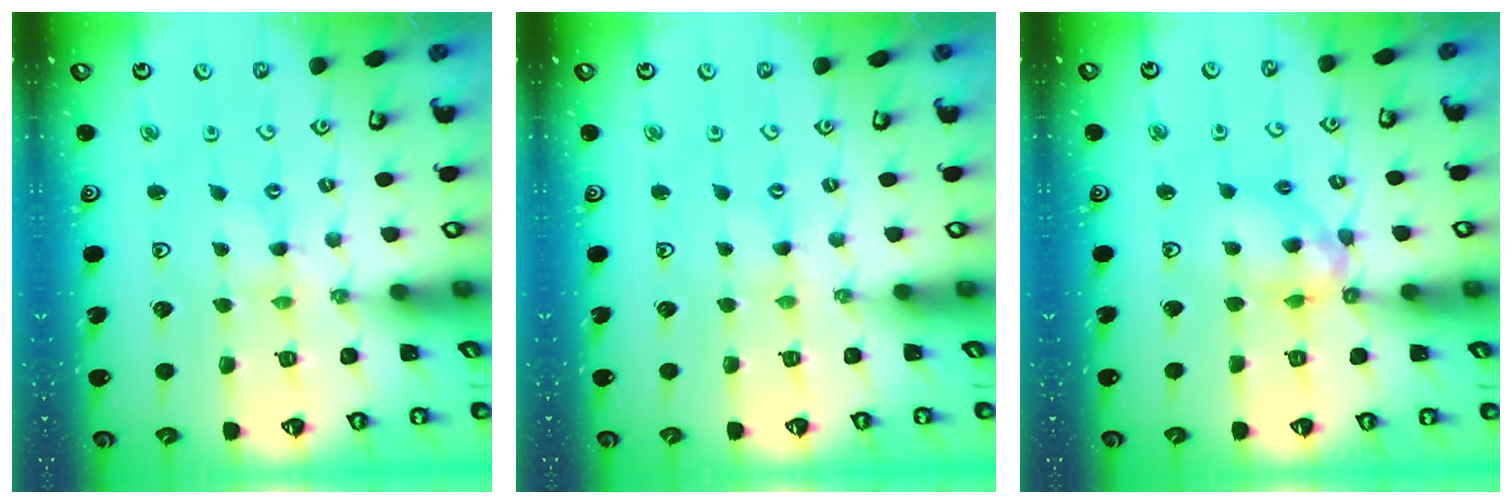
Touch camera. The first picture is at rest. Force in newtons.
{"total": 0.0}
{"total": 11.3, "press": 11.2, "slide": 1.2}